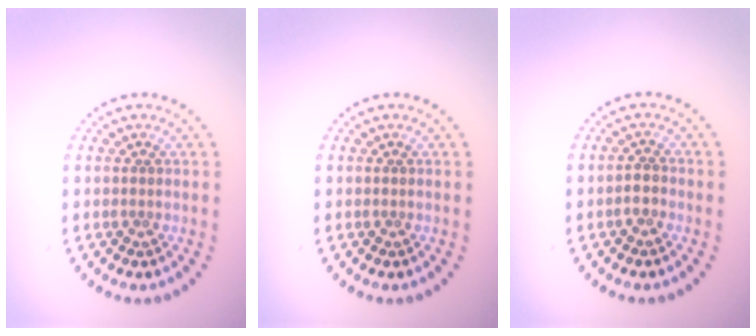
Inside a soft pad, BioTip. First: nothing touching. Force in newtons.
{"total": 0.0}
{"total": 1.2, "press": 1.0, "slide": 0.6}